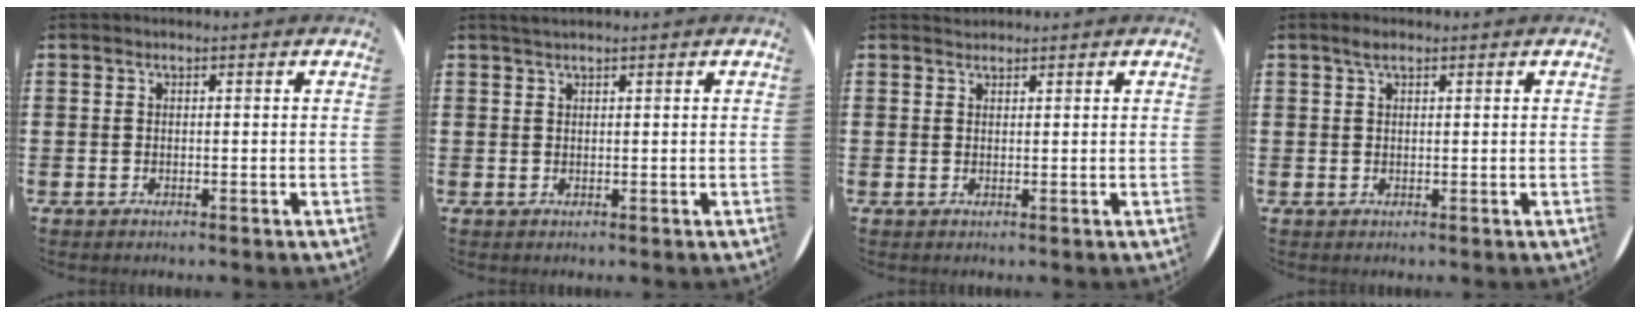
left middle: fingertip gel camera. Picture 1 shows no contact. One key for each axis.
{"total": 0.9, "fx": 0.8, "fy": -0.1, "fz": 0.3, "tx": -0.006, "ty": 0.000, "tz": 0.015}
{"total": 0.8, "fx": 0.8, "fy": 0.2, "fz": -0.1, "tx": 0.001, "ty": 0.002, "tz": 0.016}
{"total": 1.6, "fx": 1.1, "fy": 0.7, "fz": 1.0, "tx": -0.014, "ty": 0.002, "tz": 0.017}